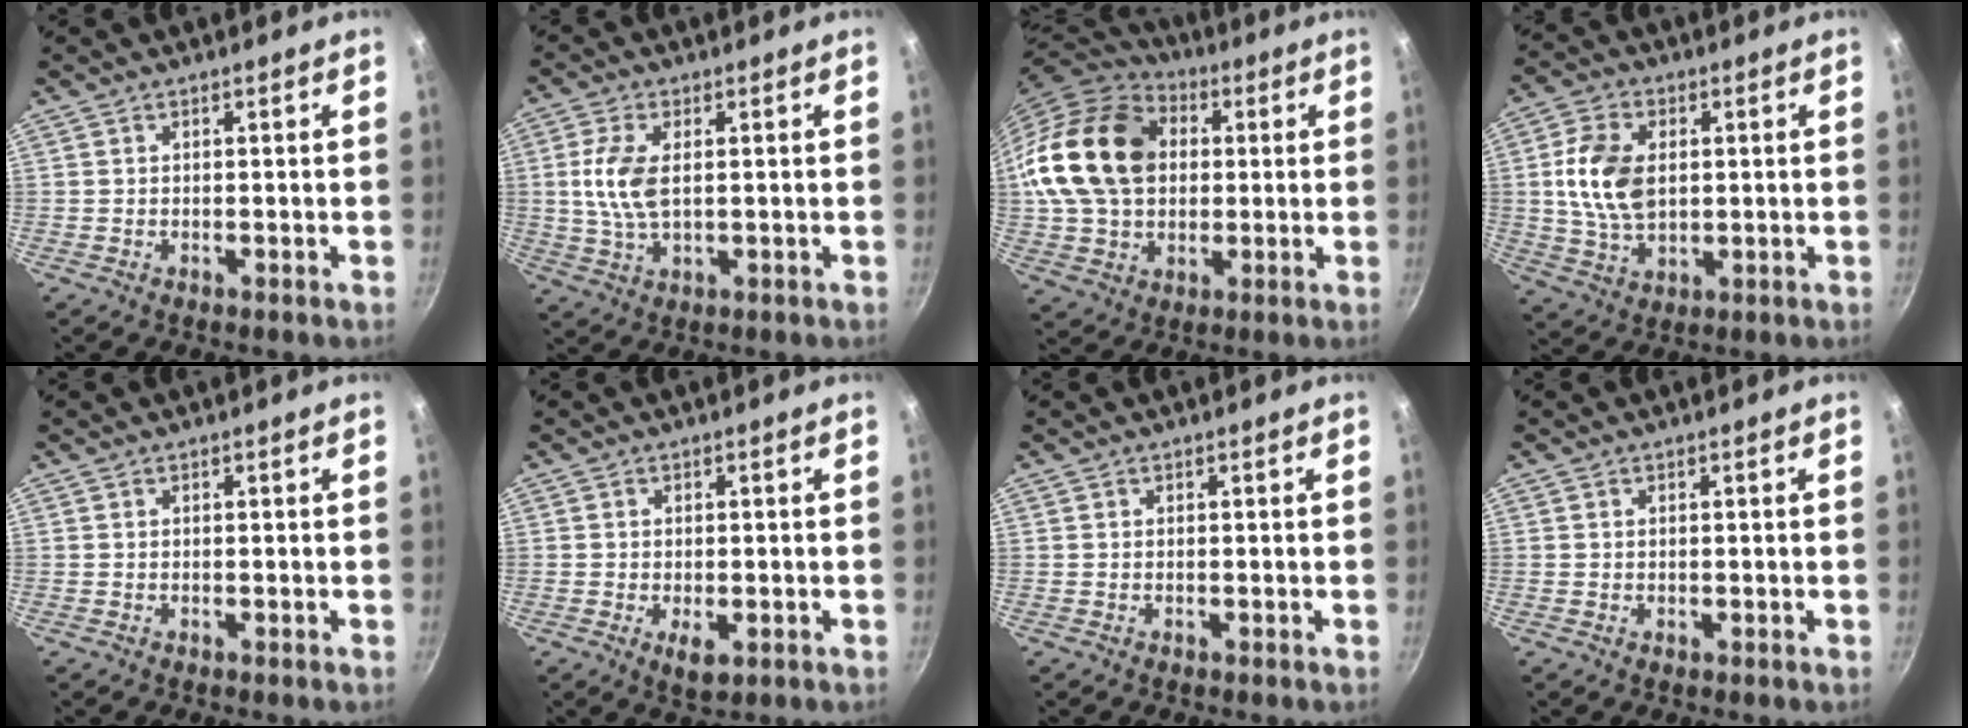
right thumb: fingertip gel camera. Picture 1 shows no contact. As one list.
[{"total": 7.9, "force": [0.9, 4.1, 6.7], "torque": [-0.138, 0.001, 0.017]}, {"total": 21.8, "force": [3.6, 16.3, 14.0], "torque": [-0.239, 0.023, 0.063]}, {"total": 11.6, "force": [1.4, 7.7, 8.6], "torque": [-0.150, -0.001, 0.027]}, {"total": 0.0}, {"total": 3.8, "force": [-1.1, 2.0, 3.0], "torque": [-0.045, -0.007, -0.014]}, {"total": 0.0}, {"total": 0.0}]